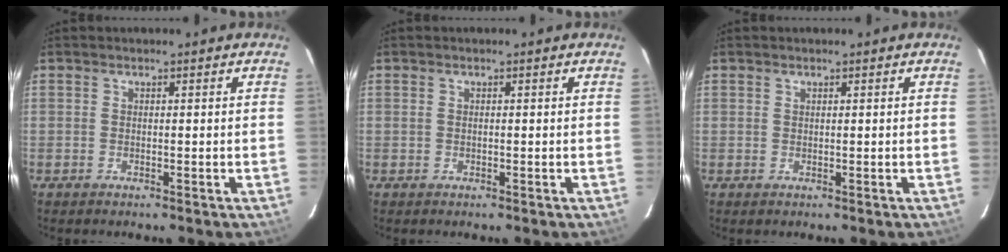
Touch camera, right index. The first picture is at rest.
{"total": 0.0}
{"total": 0.6, "force": [0.3, 0.5, 0.0], "torque": [0.003, 0.002, 0.004]}